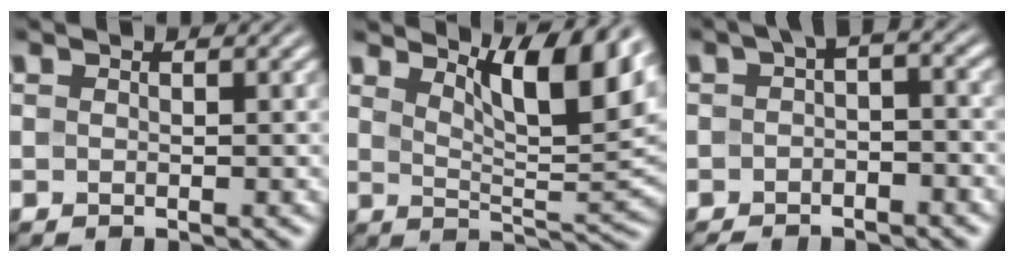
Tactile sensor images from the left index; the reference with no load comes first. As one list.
[{"total": 8.7, "force": [5.2, 2.1, 6.6], "torque": [-0.099, 0.000, 0.087]}, {"total": 3.6, "force": [-1.5, 1.6, 2.9], "torque": [-0.039, 0.010, -0.034]}]